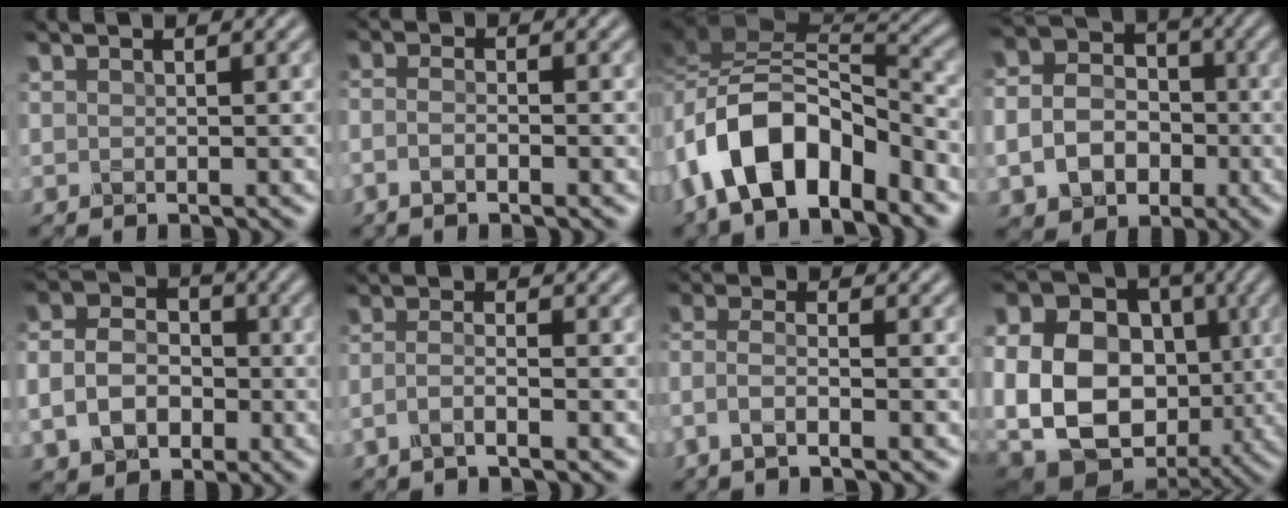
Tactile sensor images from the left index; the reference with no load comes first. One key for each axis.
{"total": 2.1, "fx": -0.9, "fy": 0.8, "fz": 1.7, "tx": -0.026, "ty": -0.006, "tz": -0.022}
{"total": 11.4, "fx": -6.1, "fy": 5.6, "fz": 7.9, "tx": -0.140, "ty": 0.003, "tz": -0.117}
{"total": 7.4, "fx": -2.0, "fy": 6.0, "fz": 3.9, "tx": -0.069, "ty": -0.015, "tz": -0.042}
{"total": 5.9, "fx": -1.4, "fy": 4.6, "fz": 3.5, "tx": -0.073, "ty": -0.001, "tz": -0.034}
{"total": 2.0, "fx": -1.0, "fy": 0.5, "fz": 1.6, "tx": -0.029, "ty": 0.001, "tz": -0.028}
{"total": 3.1, "fx": -1.8, "fy": 0.8, "fz": 2.4, "tx": -0.050, "ty": 0.002, "tz": -0.049}
{"total": 17.5, "fx": -0.9, "fy": 14.1, "fz": 10.4, "tx": -0.208, "ty": 0.004, "tz": -0.016}